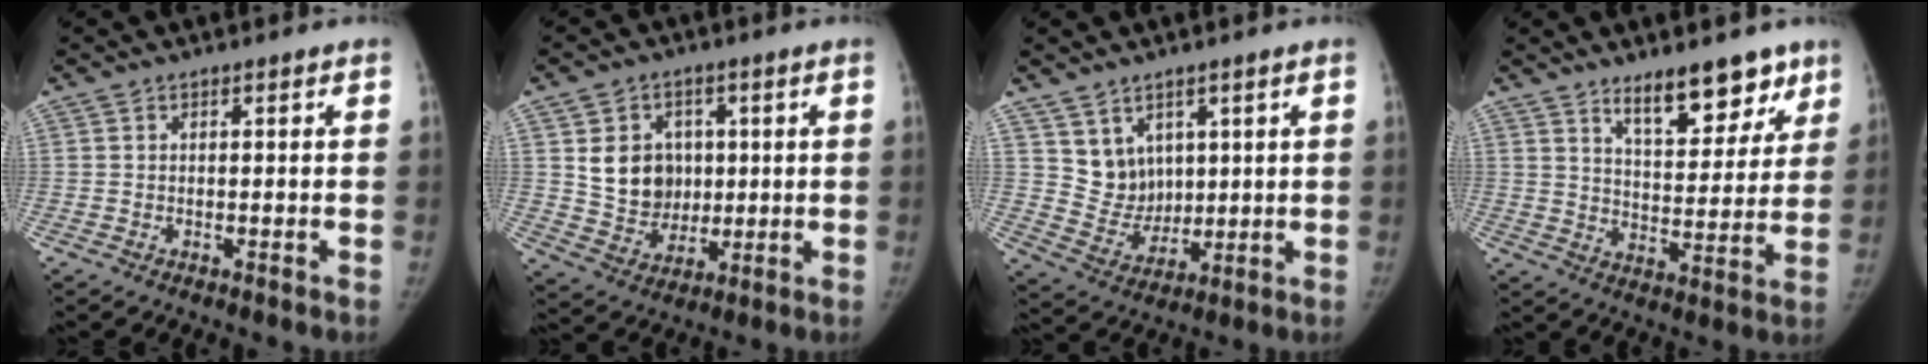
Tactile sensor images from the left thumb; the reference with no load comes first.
{"total": 10.5, "force": [2.2, 9.0, 4.9], "torque": [-0.036, -0.010, 0.051]}
{"total": 7.2, "force": [3.9, 5.9, 1.7], "torque": [0.006, -0.032, 0.088]}
{"total": 12.6, "force": [9.0, 5.1, 7.2], "torque": [-0.056, -0.061, 0.140]}